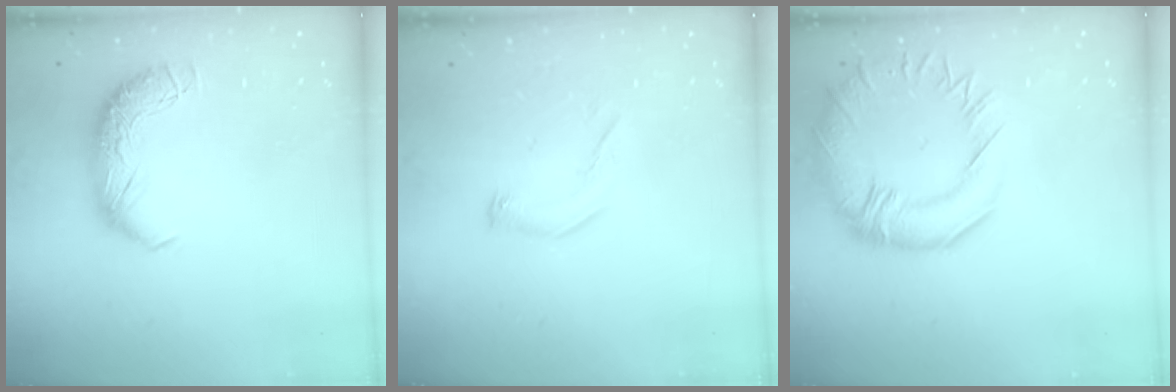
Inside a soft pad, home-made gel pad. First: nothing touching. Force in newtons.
{"total": 5.5, "press": 5.5, "slide": 0.5}
{"total": 6.4, "press": 6.1, "slide": 2.0}